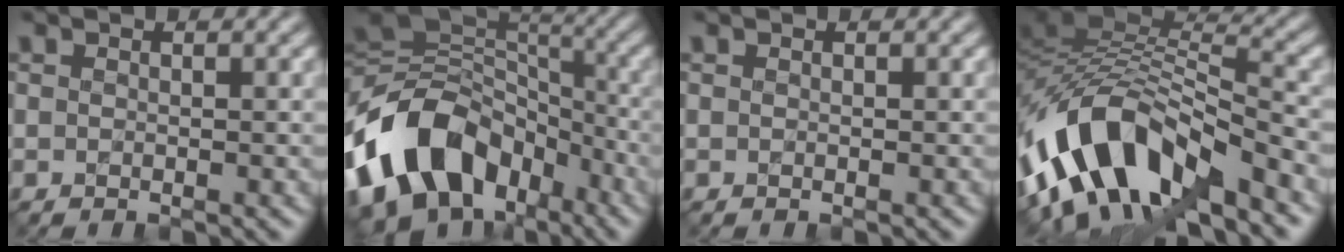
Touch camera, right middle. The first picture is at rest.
{"total": 13.5, "force": [-6.3, 9.4, 7.3], "torque": [-0.146, 0.018, -0.120]}
{"total": 0.0}
{"total": 12.3, "force": [-6.4, 5.6, 8.9], "torque": [-0.160, 0.016, -0.120]}